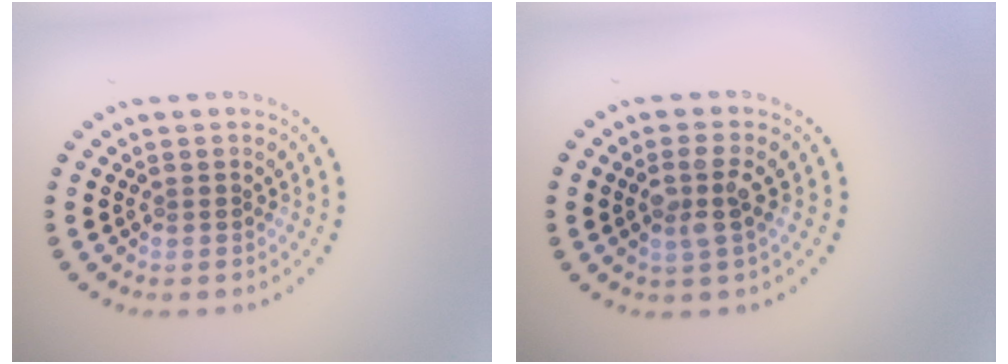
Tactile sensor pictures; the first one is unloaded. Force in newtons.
{"total": 2.6, "press": 2.2, "slide": 1.3}